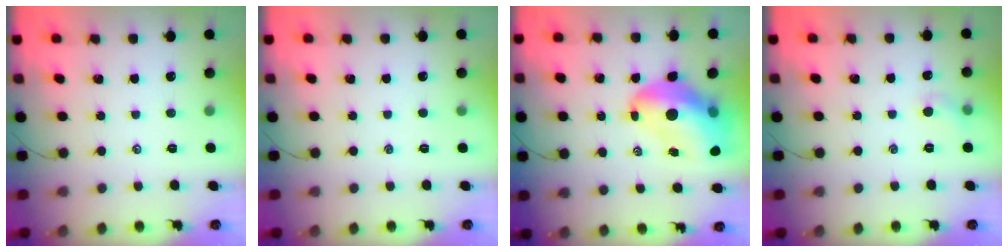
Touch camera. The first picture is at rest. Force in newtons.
{"total": 0.0}
{"total": 16.6, "press": 16.0, "slide": 4.7}
{"total": 4.9, "press": 4.6, "slide": 1.7}